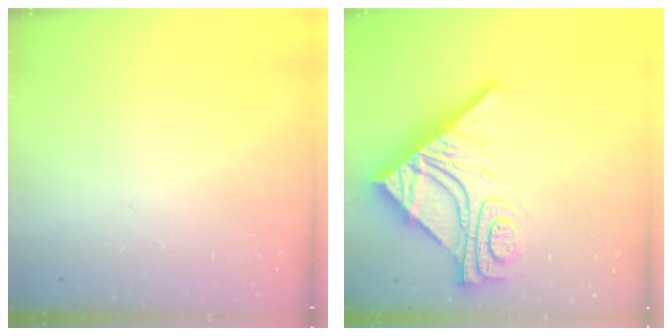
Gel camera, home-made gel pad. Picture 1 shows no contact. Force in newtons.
{"total": 17.5, "press": 17.4, "slide": 1.6}